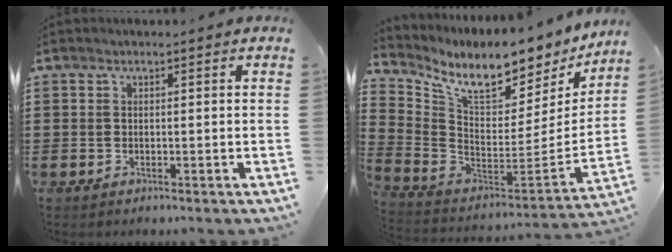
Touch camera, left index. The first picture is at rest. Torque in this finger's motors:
{"motor_torque": [1.06, -1.08, 0.38, 0.12]}